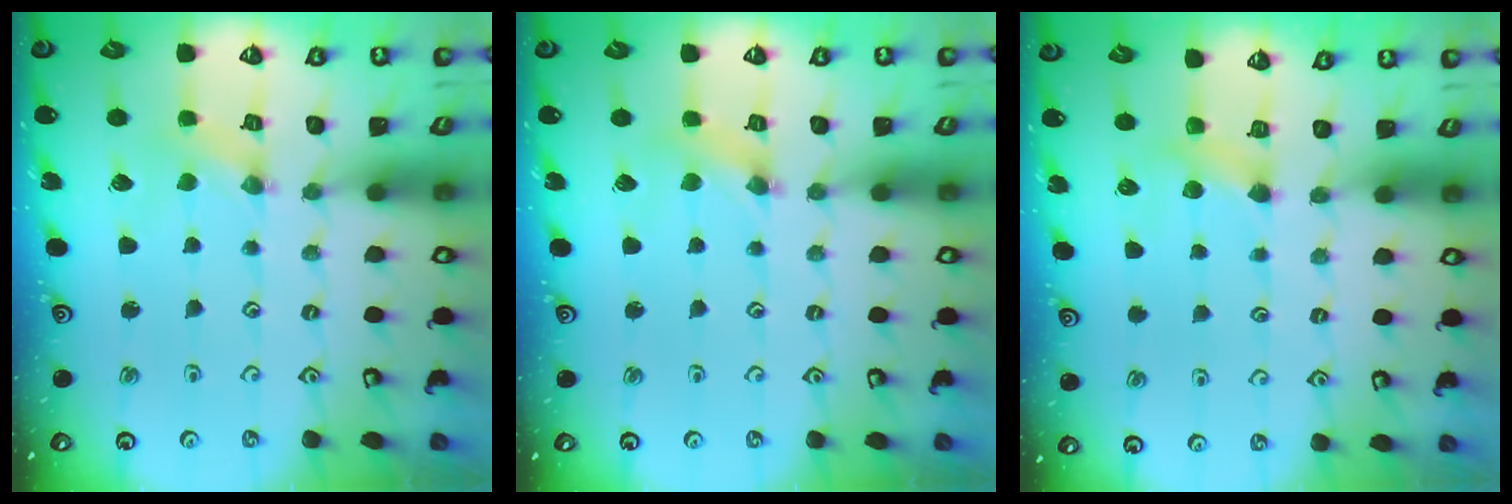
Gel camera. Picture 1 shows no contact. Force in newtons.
{"total": 1.4, "press": 1.4, "slide": 0.2}
{"total": 3.5, "press": 3.5, "slide": 0.4}